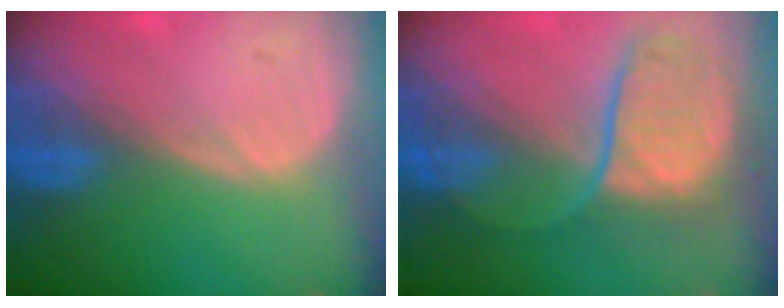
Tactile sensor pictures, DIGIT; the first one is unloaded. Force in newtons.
{"total": 8.3, "press": 8.1, "slide": 1.8}